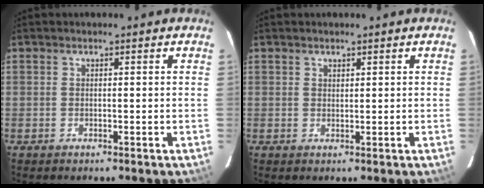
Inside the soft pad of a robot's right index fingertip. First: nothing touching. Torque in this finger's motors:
{"motor_torque": [-0.29, 0.30, 0.01, 0.00]}